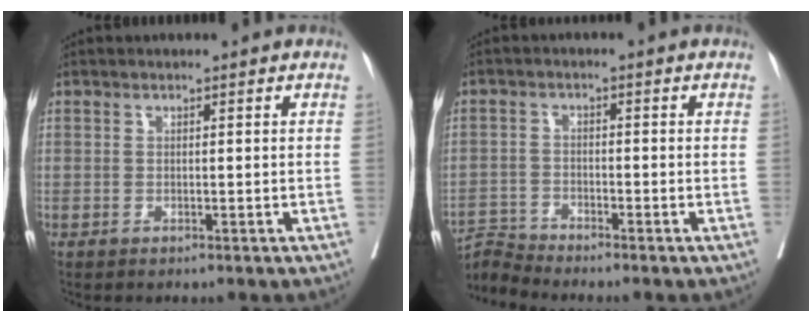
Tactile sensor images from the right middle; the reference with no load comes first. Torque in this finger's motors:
{"motor_torque": [-0.21, -0.20, -0.06, -0.01]}